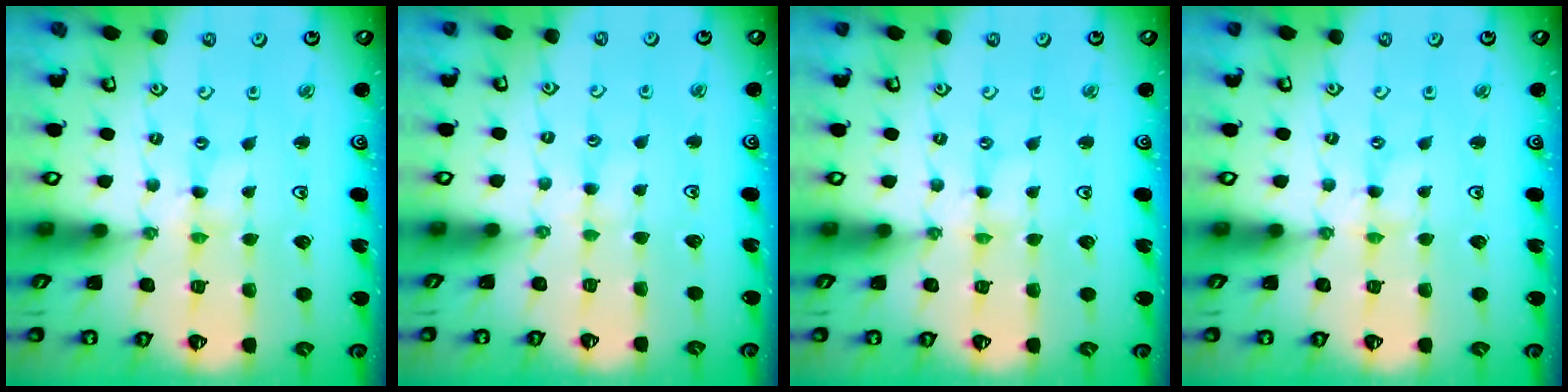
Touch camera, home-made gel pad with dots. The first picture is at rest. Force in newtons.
{"total": 1.8, "press": 1.8, "slide": 0.3}
{"total": 0.0}
{"total": 0.8, "press": 0.8, "slide": 0.2}